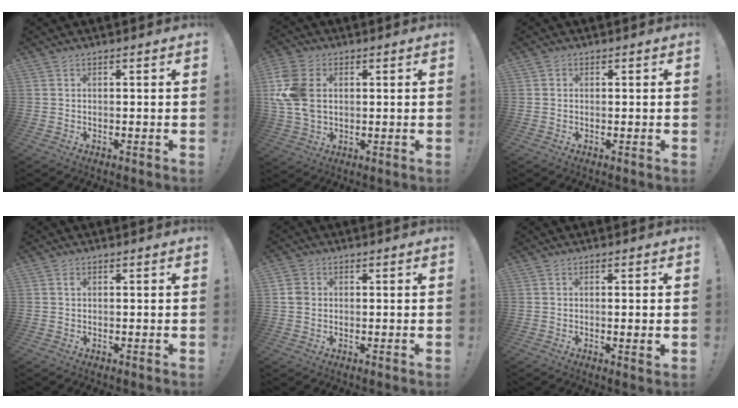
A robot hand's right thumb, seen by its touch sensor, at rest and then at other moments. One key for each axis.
{"total": 14.0, "fx": 2.3, "fy": 10.0, "fz": 9.5, "tx": -0.200, "ty": -0.002, "tz": 0.044}
{"total": 0.6, "fx": 0.1, "fy": 0.6, "fz": 0.0, "tx": -0.002, "ty": 0.004, "tz": 0.002}
{"total": 0.6, "fx": 0.2, "fy": 0.5, "fz": 0.4, "tx": 0.000, "ty": -0.001, "tz": 0.001}
{"total": 4.0, "fx": 0.4, "fy": 3.6, "fz": 1.8, "tx": -0.021, "ty": 0.007, "tz": 0.009}
{"total": 2.3, "fx": 0.3, "fy": -0.1, "fz": 2.3, "tx": -0.022, "ty": -0.009, "tz": 0.002}